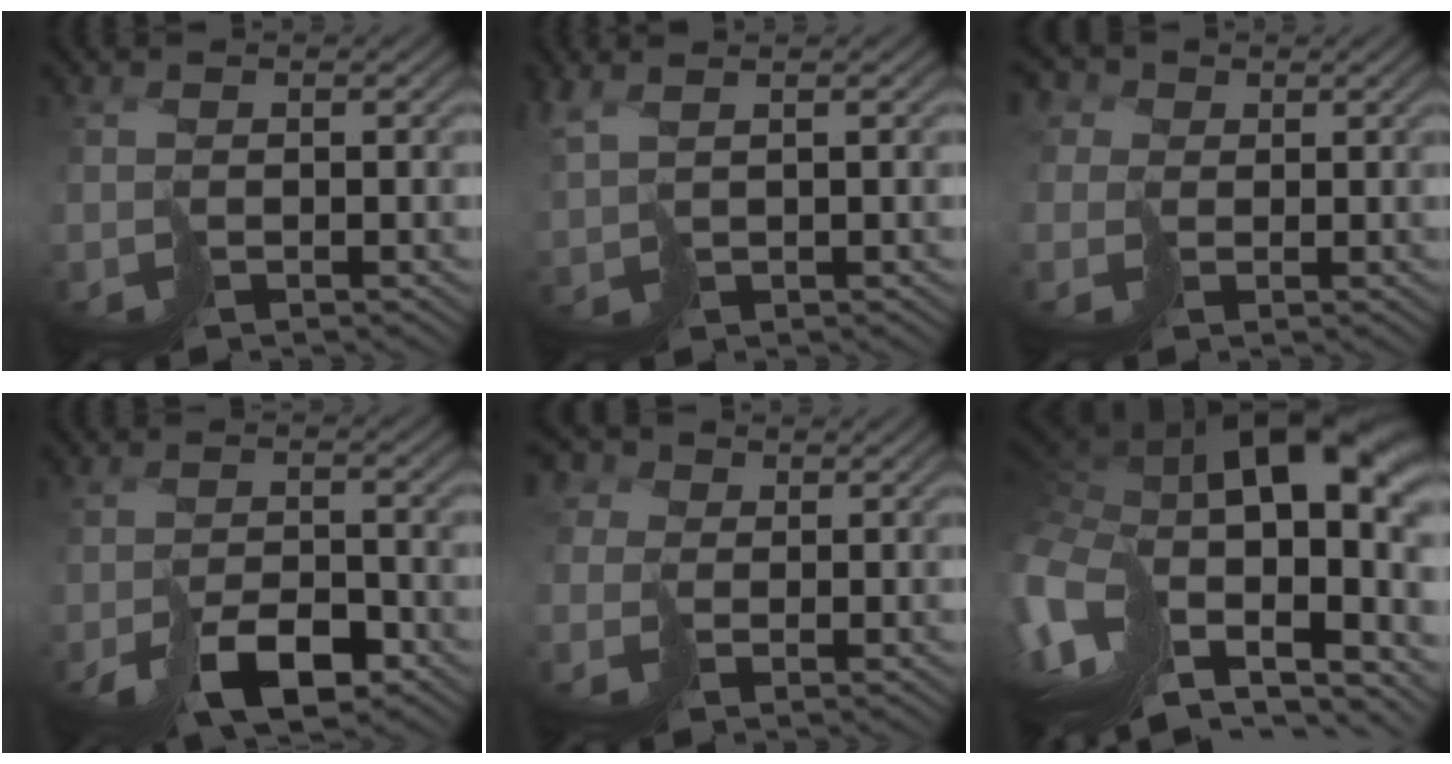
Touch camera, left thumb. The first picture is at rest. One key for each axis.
{"total": 3.0, "fx": 1.6, "fy": 0.7, "fz": 2.5, "tx": -0.078, "ty": -0.002, "tz": 0.031}
{"total": 4.4, "fx": 1.4, "fy": 3.9, "fz": 1.4, "tx": -0.050, "ty": 0.006, "tz": 0.007}
{"total": 5.1, "fx": -3.1, "fy": 2.1, "fz": 3.5, "tx": -0.054, "ty": 0.000, "tz": -0.046}
{"total": 5.1, "fx": 1.4, "fy": 4.5, "fz": 1.8, "tx": -0.060, "ty": 0.008, "tz": 0.004}
{"total": 18.9, "fx": 0.7, "fy": 11.3, "fz": 15.1, "tx": -0.317, "ty": -0.029, "tz": 0.034}